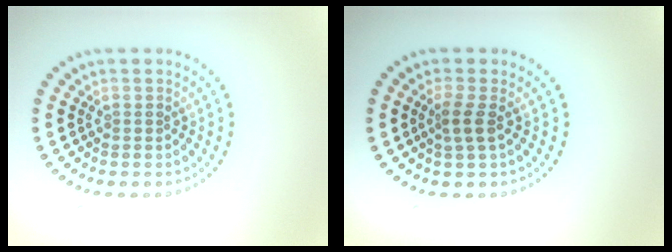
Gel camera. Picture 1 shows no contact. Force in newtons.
{"total": 1.6, "press": 1.2, "slide": 1.0}